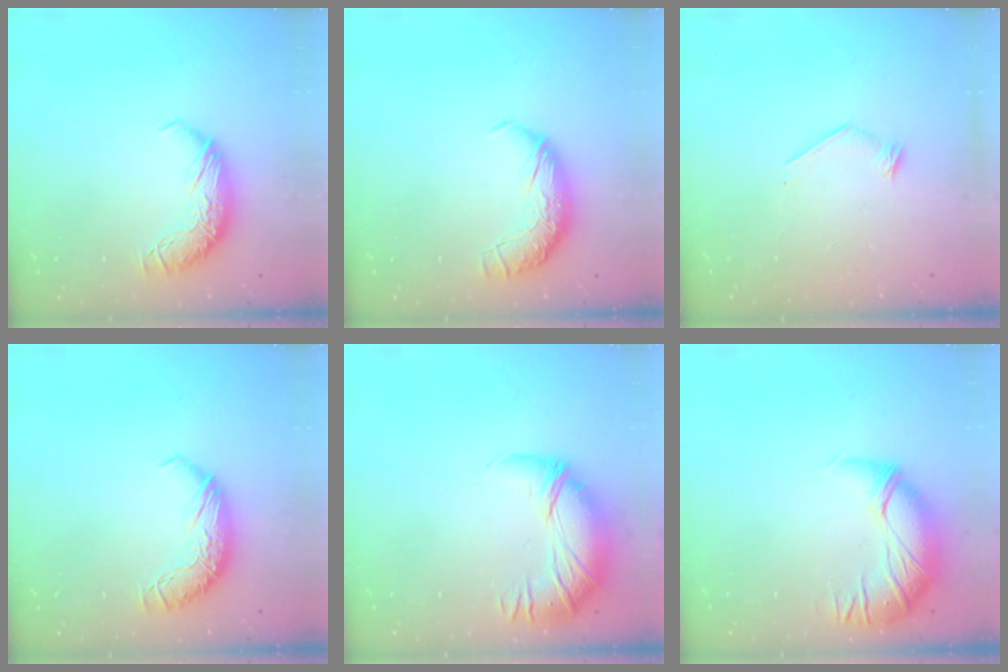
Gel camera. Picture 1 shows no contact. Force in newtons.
{"total": 2.3, "press": 0.9, "slide": 2.1}
{"total": 7.0, "press": 6.9, "slide": 0.7}
{"total": 0.0}
{"total": 2.7, "press": 1.3, "slide": 2.3}
{"total": 2.8, "press": 1.3, "slide": 2.4}